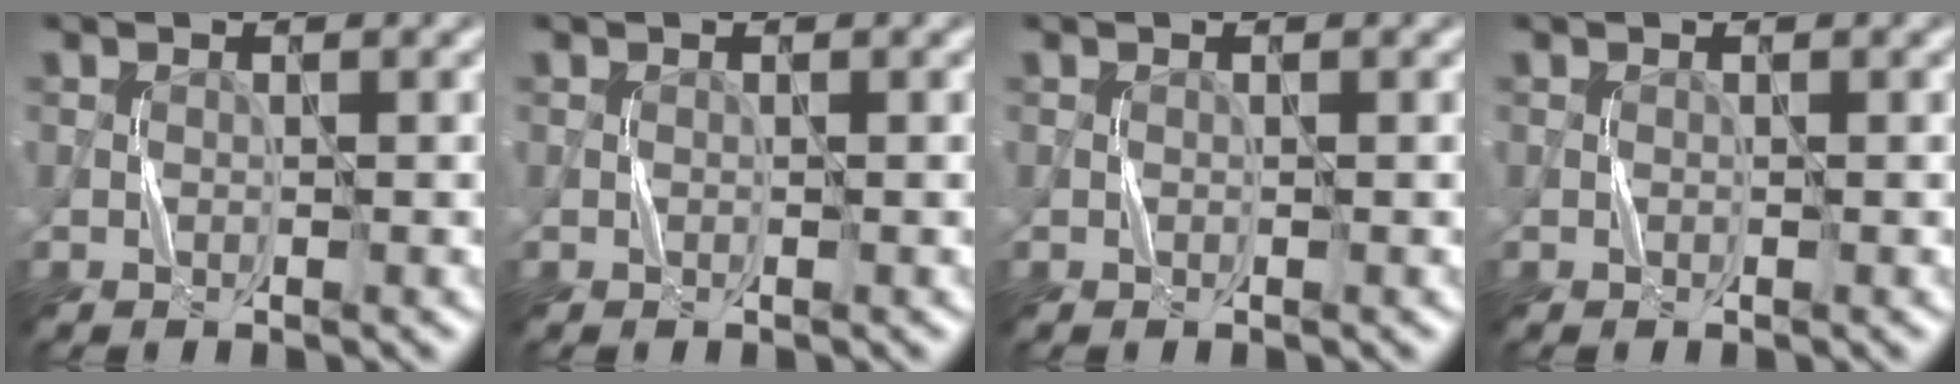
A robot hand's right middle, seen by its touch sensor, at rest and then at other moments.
{"total": 0.0}
{"total": 0.0}
{"total": 0.0}